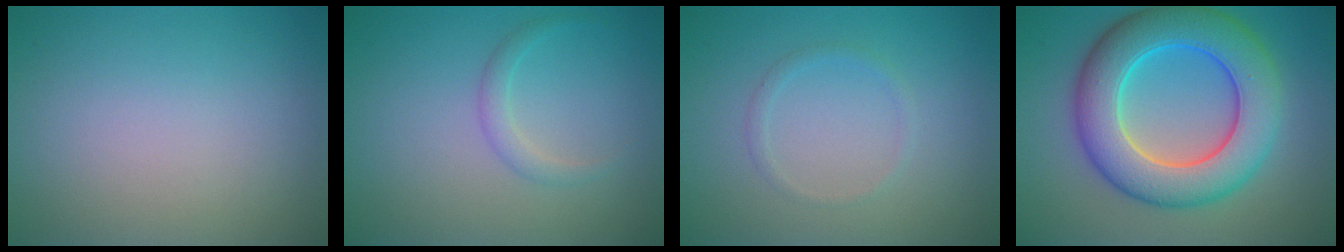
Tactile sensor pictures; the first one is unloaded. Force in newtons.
{"total": 1.4, "press": 1.3, "slide": 0.1}
{"total": 0.9, "press": 0.9, "slide": 0.1}
{"total": 9.9, "press": 9.8, "slide": 0.3}